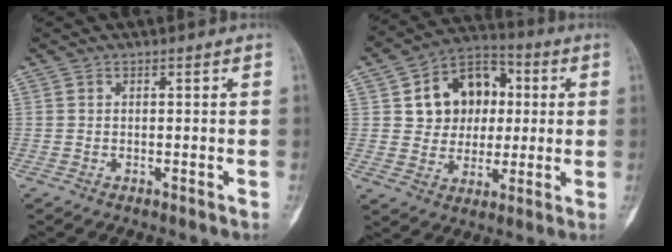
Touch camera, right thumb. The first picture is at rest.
{"total": 14.3, "force": [2.7, 11.4, 8.2], "torque": [-0.080, 0.011, 0.044]}